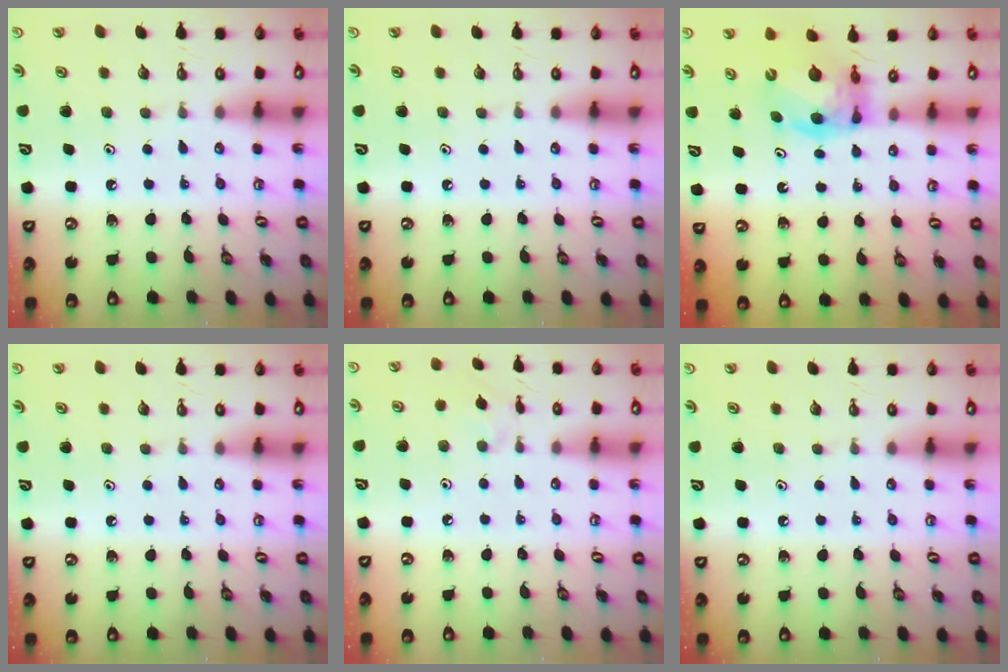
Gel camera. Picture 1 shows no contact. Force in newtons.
{"total": 0.0}
{"total": 8.1, "press": 8.1, "slide": 0.4}
{"total": 0.0}
{"total": 1.8, "press": 1.8, "slide": 0.4}
{"total": 0.0}